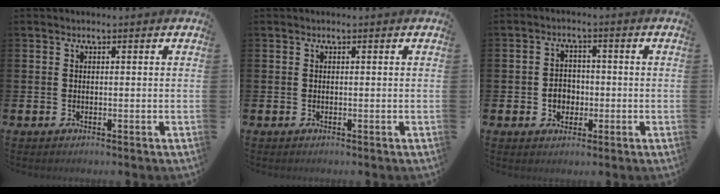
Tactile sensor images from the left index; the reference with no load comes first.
{"total": 0.0}
{"total": 3.3, "force": [-0.7, 2.8, 1.6], "torque": [-0.019, -0.001, -0.021]}